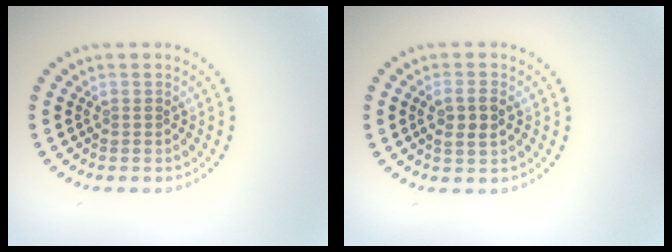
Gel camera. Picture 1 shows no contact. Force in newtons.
{"total": 2.4, "press": 2.3, "slide": 0.5}